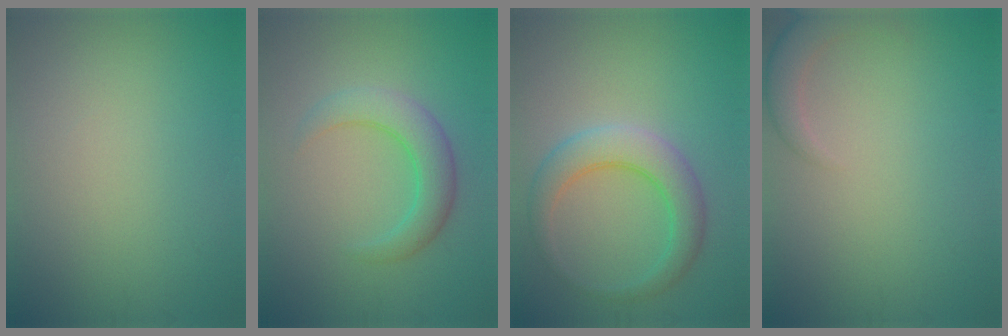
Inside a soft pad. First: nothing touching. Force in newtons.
{"total": 3.8, "press": 3.8, "slide": 0.1}
{"total": 4.5, "press": 4.5, "slide": 0.2}
{"total": 2.3, "press": 2.3, "slide": 0.2}